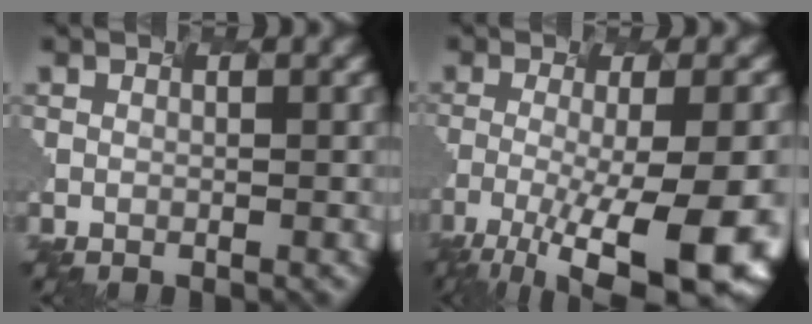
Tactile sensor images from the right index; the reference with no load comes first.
{"total": 11.9, "force": [-5.9, 2.9, 9.9], "torque": [-0.182, -0.021, -0.070]}